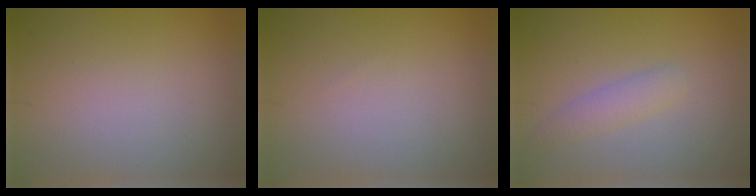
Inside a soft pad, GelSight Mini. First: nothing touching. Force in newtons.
{"total": 0.0}
{"total": 1.9, "press": 1.9, "slide": 0.1}